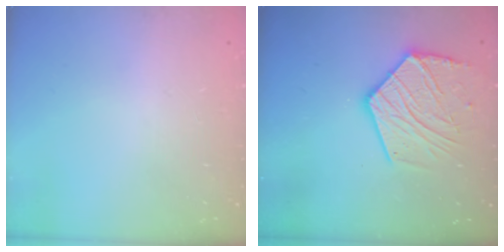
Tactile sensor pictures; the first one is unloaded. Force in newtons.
{"total": 16.2, "press": 16.2, "slide": 1.0}